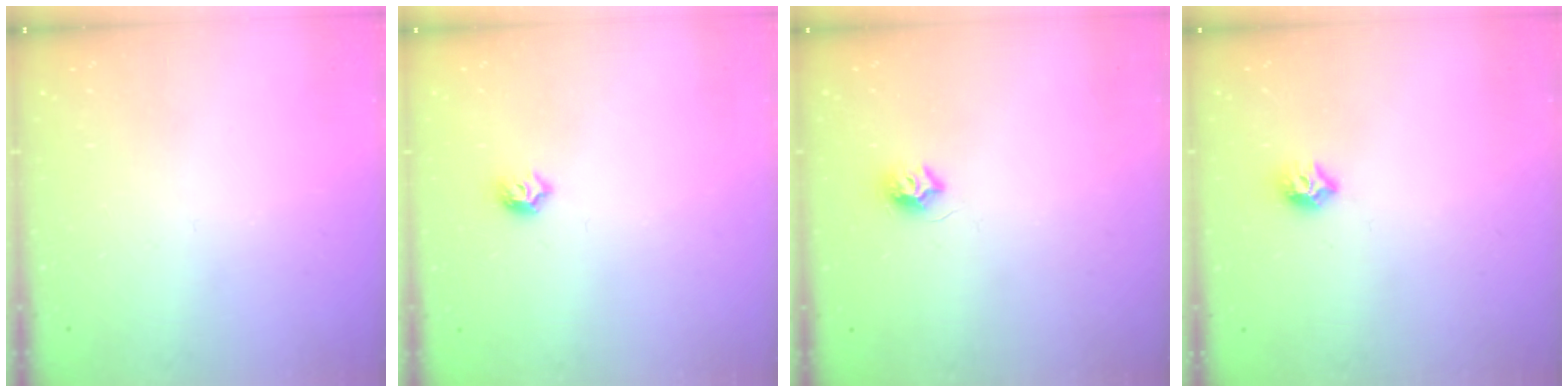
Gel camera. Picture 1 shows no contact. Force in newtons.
{"total": 5.3, "press": 5.3, "slide": 0.9}
{"total": 7.4, "press": 7.4, "slide": 0.4}
{"total": 7.5, "press": 7.4, "slide": 0.8}